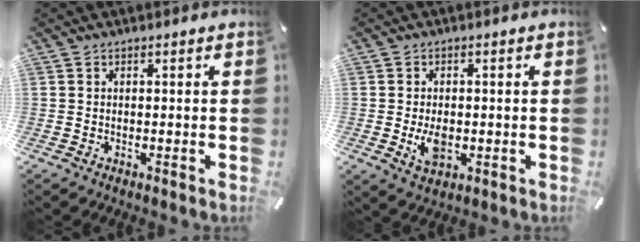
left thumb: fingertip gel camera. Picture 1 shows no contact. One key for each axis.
{"total": 5.2, "fx": -0.8, "fy": 3.2, "fz": 4.0, "tx": -0.080, "ty": -0.005, "tz": -0.016}